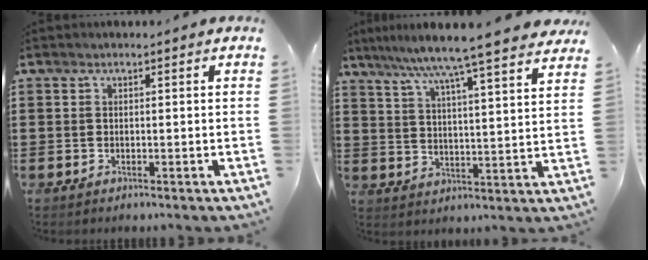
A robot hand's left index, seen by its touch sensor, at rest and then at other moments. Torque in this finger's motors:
{"motor_torque": [1.85, -0.28, 0.84, 0.21]}